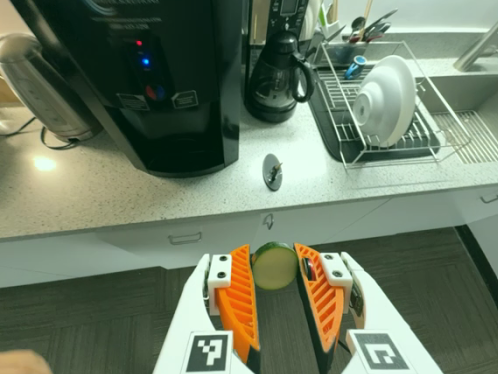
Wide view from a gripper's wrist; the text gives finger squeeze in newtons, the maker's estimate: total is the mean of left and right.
{"total": 10.3, "left": 10.2, "right": 10.3}